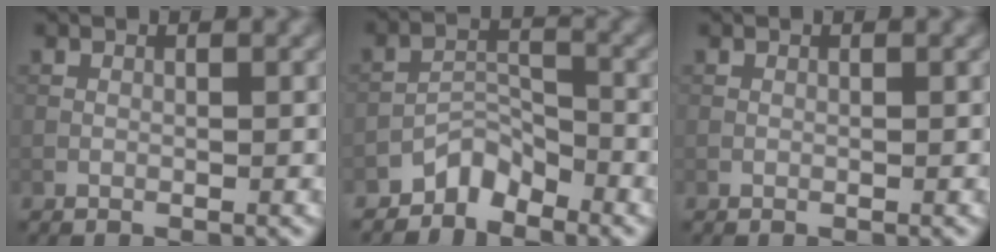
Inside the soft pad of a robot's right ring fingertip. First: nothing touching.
{"total": 2.8, "force": [-2.6, 1.0, 0.6], "torque": [-0.004, 0.014, -0.051]}
{"total": 0.0}